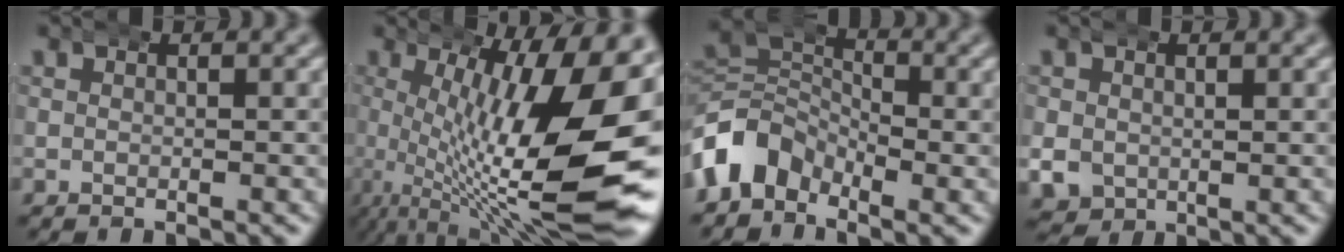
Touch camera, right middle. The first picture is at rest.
{"total": 15.4, "force": [-1.0, 5.1, 14.5], "torque": [-0.197, -0.007, -0.009]}
{"total": 6.6, "force": [-1.7, 5.4, 3.4], "torque": [-0.089, -0.022, -0.033]}
{"total": 4.0, "force": [-0.4, 3.7, 1.4], "torque": [-0.054, -0.029, 0.005]}